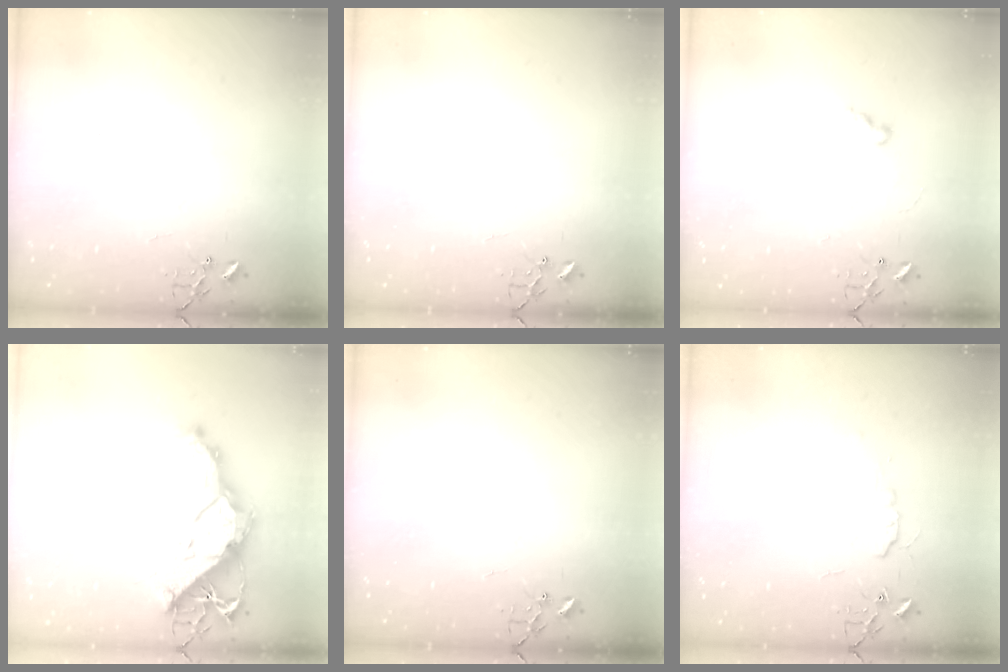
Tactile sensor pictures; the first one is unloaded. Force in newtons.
{"total": 0.0}
{"total": 5.0, "press": 5.0, "slide": 0.5}
{"total": 15.6, "press": 15.4, "slide": 2.1}
{"total": 0.0}
{"total": 5.6, "press": 5.5, "slide": 0.7}